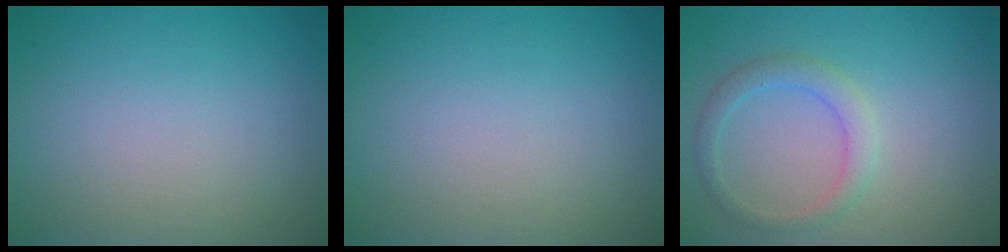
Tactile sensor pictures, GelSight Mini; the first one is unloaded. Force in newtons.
{"total": 0.0}
{"total": 2.3, "press": 2.3, "slide": 0.2}